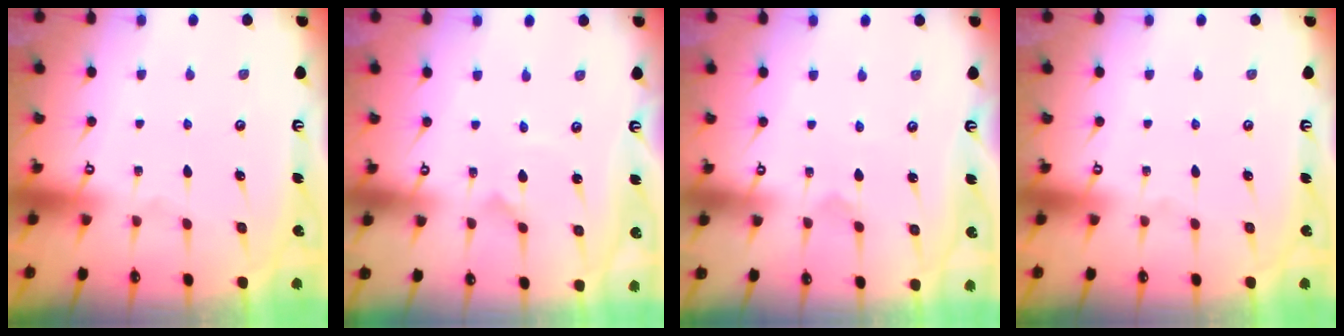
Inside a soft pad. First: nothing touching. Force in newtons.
{"total": 0.8, "press": 0.8, "slide": 0.1}
{"total": 2.3, "press": 2.3, "slide": 0.2}
{"total": 0.0}